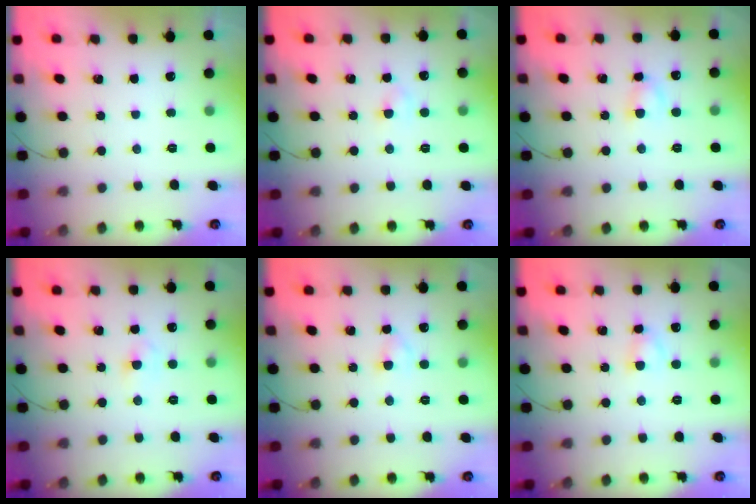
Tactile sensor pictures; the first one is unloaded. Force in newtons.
{"total": 2.0, "press": 1.8, "slide": 0.9}
{"total": 3.5, "press": 3.2, "slide": 1.4}
{"total": 2.1, "press": 1.9, "slide": 0.9}
{"total": 1.6, "press": 1.4, "slide": 0.9}
{"total": 3.0, "press": 2.7, "slide": 1.3}